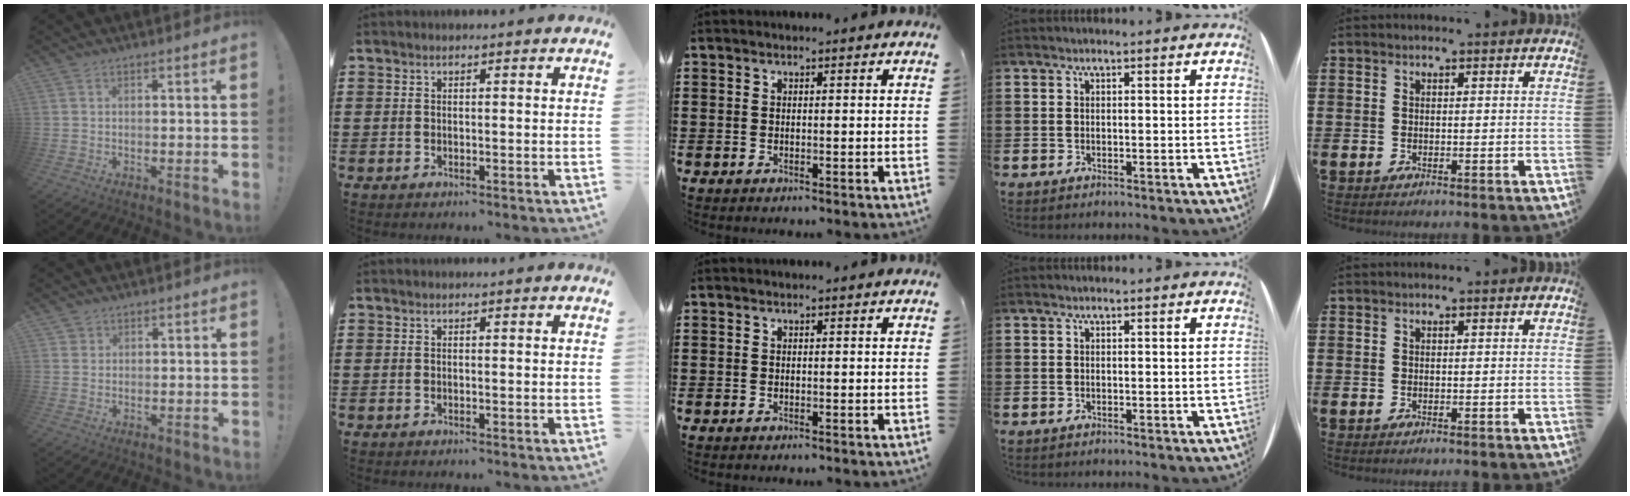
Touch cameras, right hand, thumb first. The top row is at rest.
{"thumb": {"total": 1.6, "force": [1.0, 1.3, 0.2], "torque": [0.002, -0.004, 0.017]}}